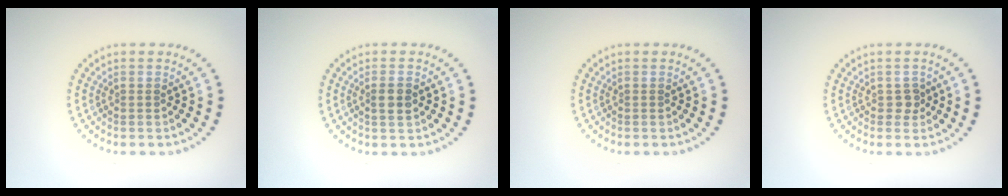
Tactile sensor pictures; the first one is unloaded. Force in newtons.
{"total": 1.7, "press": 1.6, "slide": 0.5}
{"total": 0.0}
{"total": 1.1, "press": 1.0, "slide": 0.5}